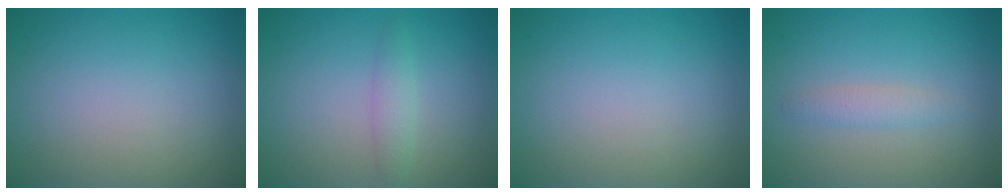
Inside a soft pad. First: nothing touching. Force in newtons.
{"total": 1.5, "press": 1.5, "slide": 0.0}
{"total": 0.0}
{"total": 1.5, "press": 1.5, "slide": 0.0}